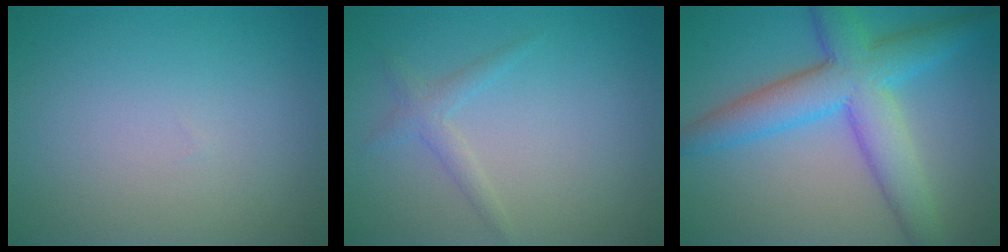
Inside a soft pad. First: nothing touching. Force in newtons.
{"total": 1.5, "press": 1.5, "slide": 0.1}
{"total": 7.7, "press": 7.7, "slide": 0.2}